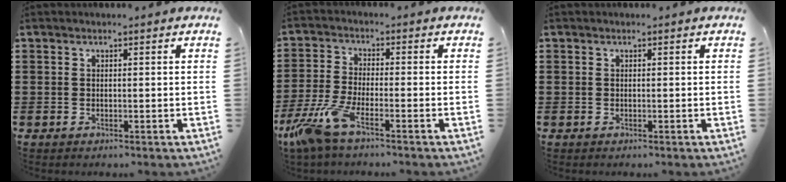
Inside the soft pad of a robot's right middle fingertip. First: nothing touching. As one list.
[{"total": 7.2, "force": [-4.7, 1.4, 5.2], "torque": [-0.138, -0.021, -0.096]}, {"total": 0.0}]